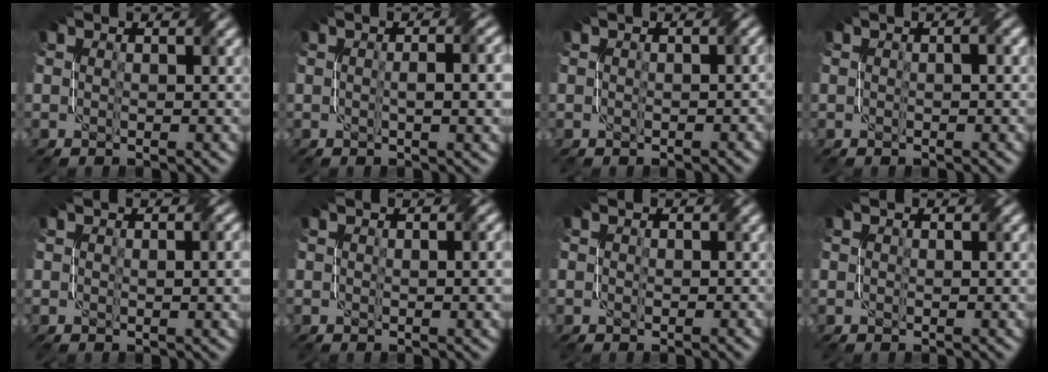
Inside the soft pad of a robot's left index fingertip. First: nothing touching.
{"total": 3.8, "force": [0.0, 1.2, 3.6], "torque": [-0.044, 0.008, -0.001]}
{"total": 0.8, "force": [-0.1, 0.4, 0.6], "torque": [-0.008, 0.000, -0.001]}
{"total": 0.7, "force": [-0.1, 0.0, 0.6], "torque": [-0.012, 0.005, -0.001]}
{"total": 2.2, "force": [0.3, 0.7, 2.0], "torque": [-0.027, 0.002, 0.006]}
{"total": 1.8, "force": [0.4, 0.6, 1.7], "torque": [-0.022, 0.003, 0.007]}
{"total": 0.7, "force": [0.2, 0.7, 0.0], "torque": [0.005, -0.002, -0.003]}
{"total": 0.5, "force": [0.3, 0.3, 0.3], "torque": [-0.002, 0.001, 0.005]}